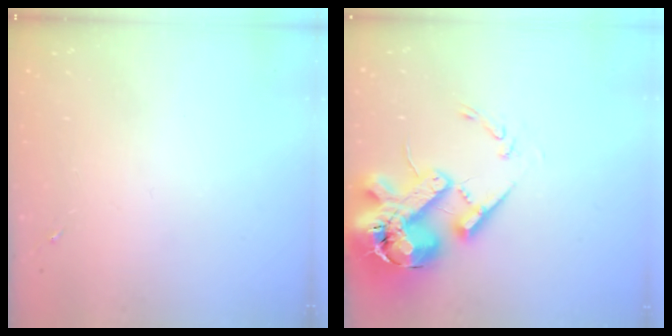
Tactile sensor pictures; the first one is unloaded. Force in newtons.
{"total": 20.8, "press": 20.5, "slide": 3.5}